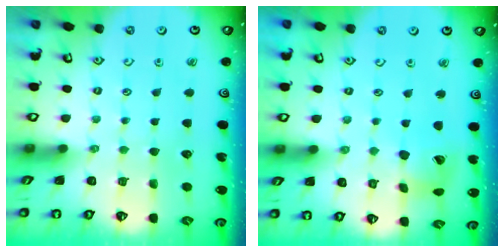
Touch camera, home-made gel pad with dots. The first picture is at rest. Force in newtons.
{"total": 11.2, "press": 11.1, "slide": 1.5}